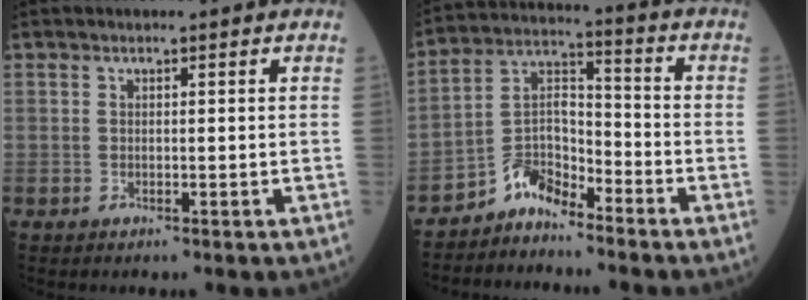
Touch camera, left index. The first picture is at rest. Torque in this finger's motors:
{"motor_torque": [0.02, 0.28, 0.06, 0.03]}